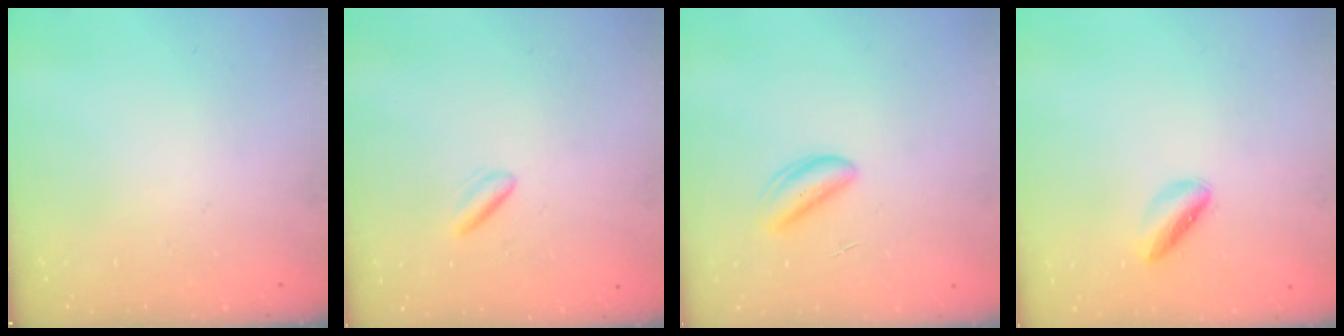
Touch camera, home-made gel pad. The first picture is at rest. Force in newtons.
{"total": 1.5, "press": 1.2, "slide": 0.9}
{"total": 2.7, "press": 2.6, "slide": 0.4}
{"total": 2.9, "press": 2.8, "slide": 0.5}